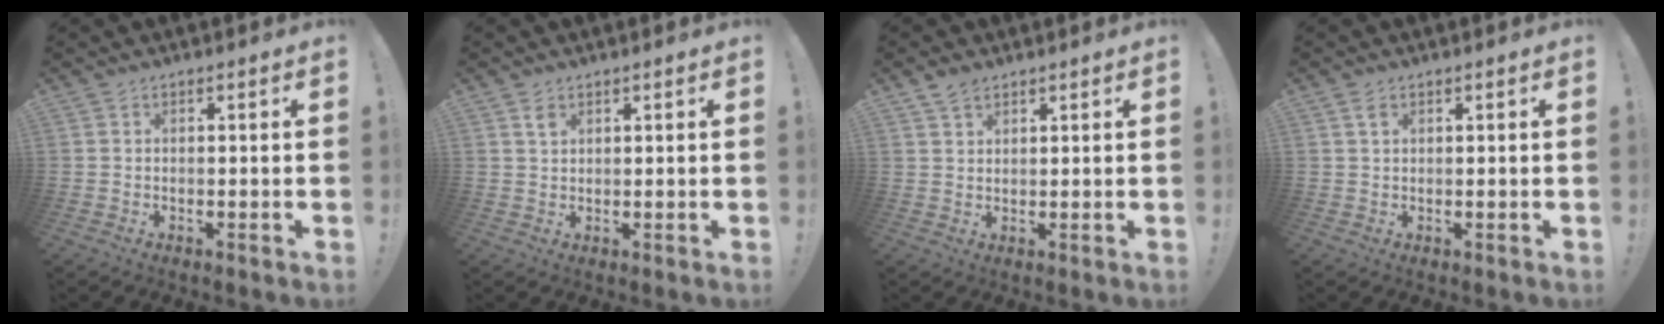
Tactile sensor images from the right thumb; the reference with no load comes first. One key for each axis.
{"total": 2.2, "fx": 1.4, "fy": 1.3, "fz": 1.1, "tx": -0.015, "ty": -0.004, "tz": 0.024}
{"total": 3.3, "fx": 2.5, "fy": 1.6, "fz": 1.4, "tx": -0.021, "ty": -0.011, "tz": 0.047}
{"total": 1.9, "fx": 1.0, "fy": 1.0, "fz": 1.2, "tx": -0.025, "ty": 0.002, "tz": 0.019}